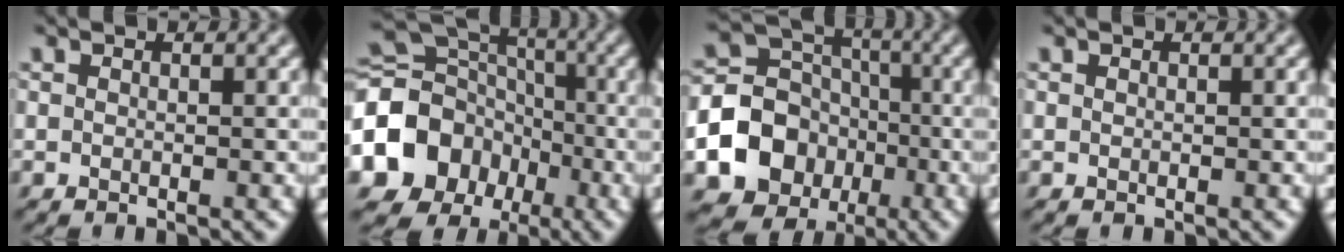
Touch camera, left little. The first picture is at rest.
{"total": 12.0, "force": [-4.1, 9.9, 5.4], "torque": [-0.128, -0.009, -0.089]}
{"total": 12.5, "force": [-4.1, 10.9, 4.4], "torque": [-0.090, -0.025, -0.096]}
{"total": 0.0}